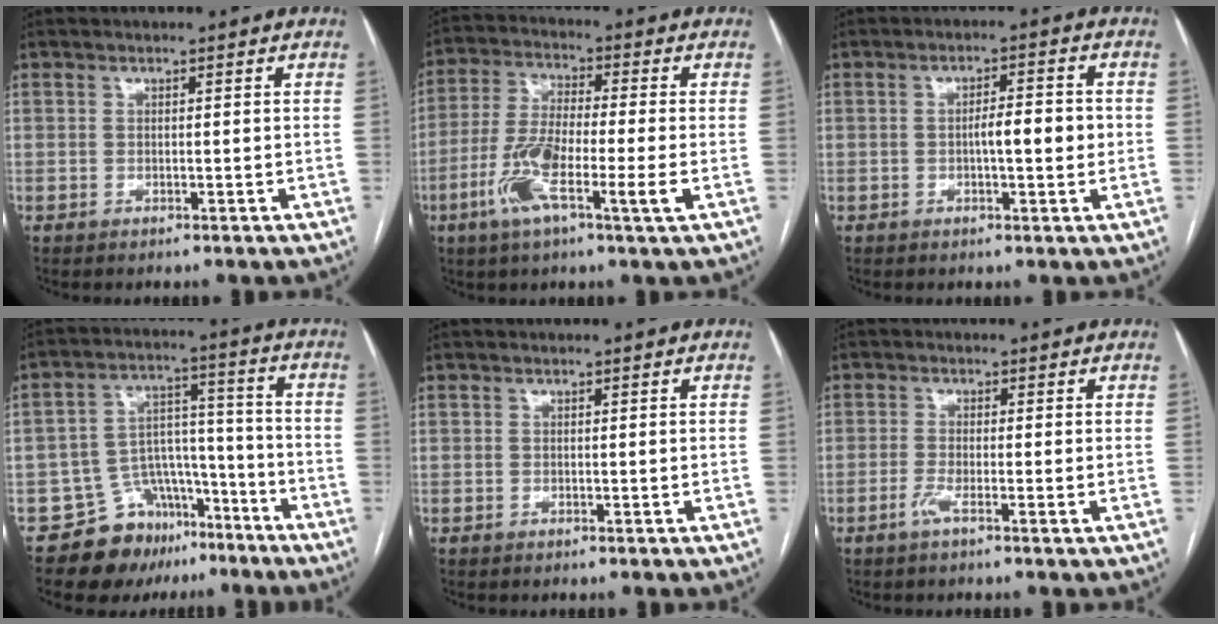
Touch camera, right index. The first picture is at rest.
{"total": 11.4, "force": [-3.8, 1.1, 10.6], "torque": [-0.214, -0.006, -0.076]}
{"total": 5.0, "force": [-0.4, 1.0, 4.9], "torque": [-0.077, 0.007, -0.005]}
{"total": 10.9, "force": [-8.1, 6.9, 2.2], "torque": [-0.024, 0.070, -0.125]}
{"total": 0.0}
{"total": 2.4, "force": [-1.2, 0.0, 2.1], "torque": [-0.040, -0.003, -0.026]}